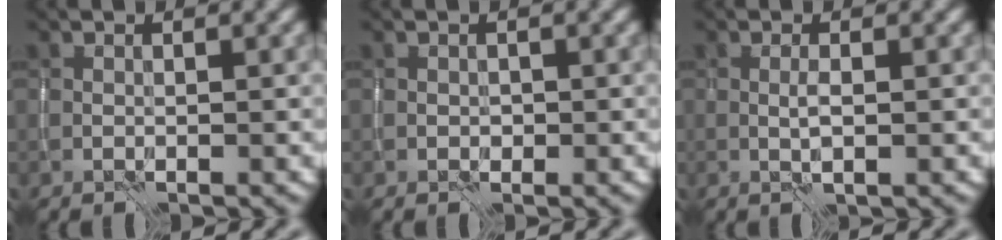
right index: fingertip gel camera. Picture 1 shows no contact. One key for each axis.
{"total": 0.8, "fx": -0.2, "fy": 0.7, "fz": 0.3, "tx": -0.005, "ty": -0.005, "tz": 0.001}
{"total": 1.1, "fx": -0.1, "fy": 0.1, "fz": 1.1, "tx": -0.022, "ty": -0.001, "tz": -0.002}